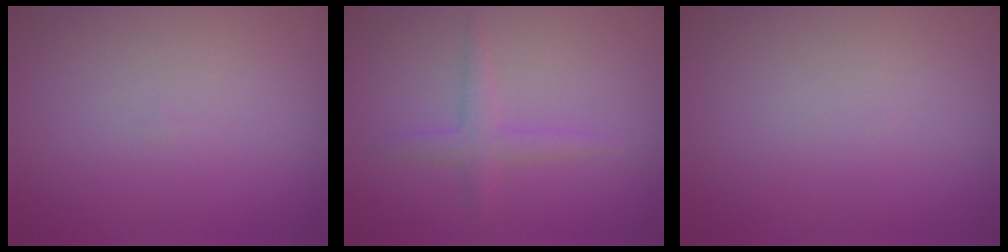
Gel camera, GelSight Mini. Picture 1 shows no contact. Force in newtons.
{"total": 1.7, "press": 1.7, "slide": 0.1}
{"total": 0.0}